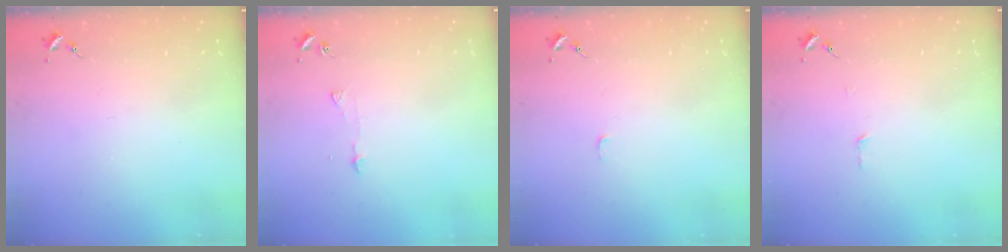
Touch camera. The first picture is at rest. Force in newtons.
{"total": 3.8, "press": 3.8, "slide": 0.3}
{"total": 2.7, "press": 2.7, "slide": 0.3}
{"total": 2.7, "press": 2.7, "slide": 0.2}